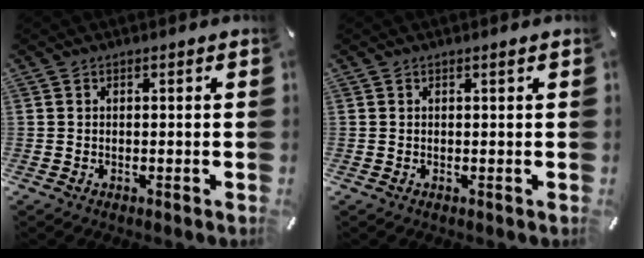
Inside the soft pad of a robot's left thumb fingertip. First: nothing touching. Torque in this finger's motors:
{"motor_torque": [-0.17, -0.16, -0.06, 0.02, 0.01]}